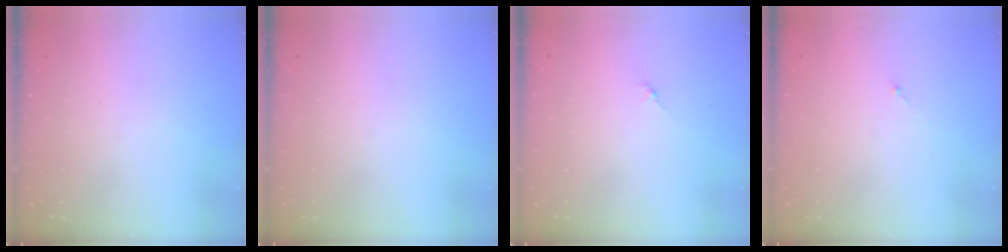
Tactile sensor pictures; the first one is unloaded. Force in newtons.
{"total": 0.0}
{"total": 0.8, "press": 0.6, "slide": 0.4}
{"total": 1.0, "press": 0.8, "slide": 0.5}